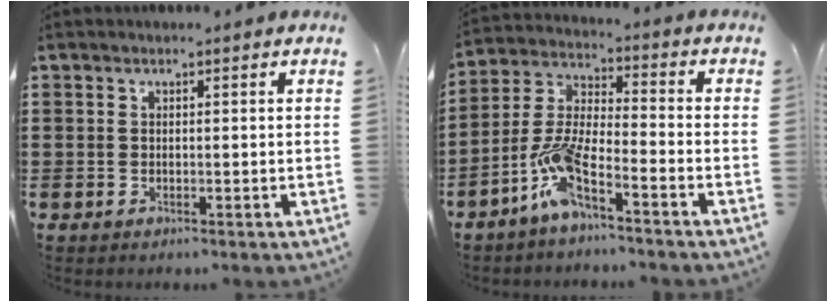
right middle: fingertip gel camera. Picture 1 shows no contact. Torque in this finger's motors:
{"motor_torque": [2.14, 0.00, 0.43, 0.21]}